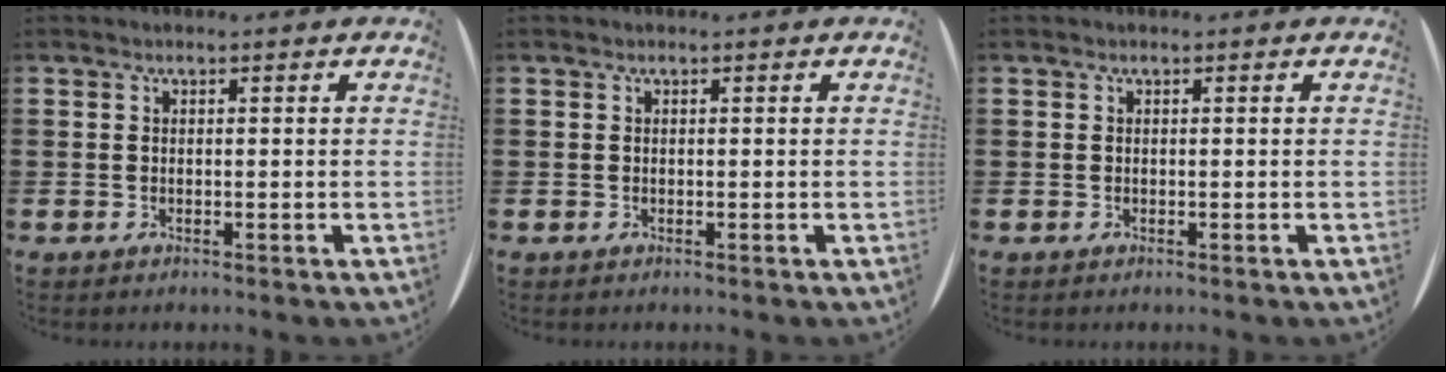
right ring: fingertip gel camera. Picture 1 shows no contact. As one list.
[{"total": 0.0}, {"total": 0.0}]